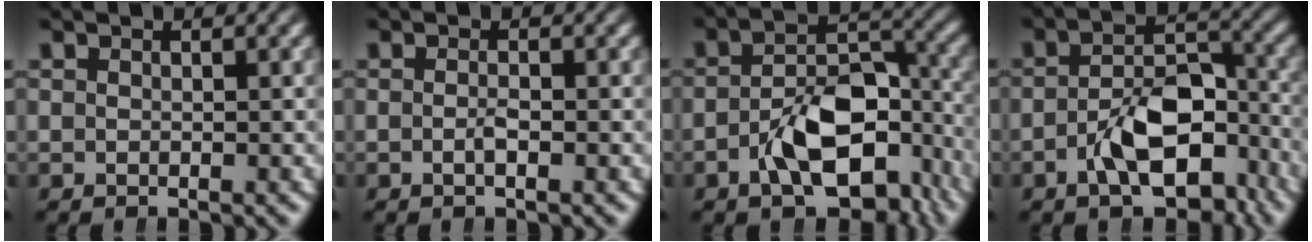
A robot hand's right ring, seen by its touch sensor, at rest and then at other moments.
{"total": 1.1, "force": [-0.6, 0.4, 0.8], "torque": [-0.017, -0.001, -0.015]}
{"total": 7.7, "force": [-3.6, 4.4, 5.2], "torque": [-0.089, -0.013, -0.051]}
{"total": 6.4, "force": [-3.1, 3.6, 4.4], "torque": [-0.075, -0.012, -0.046]}